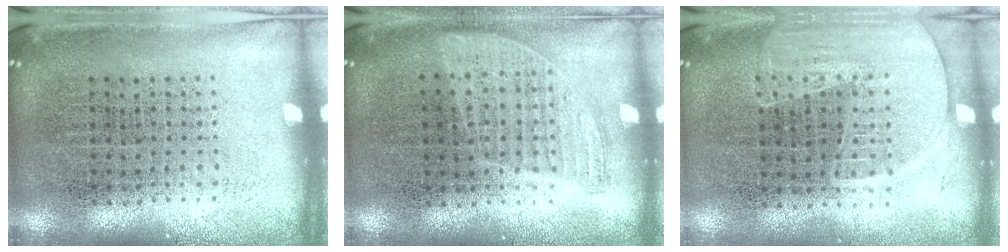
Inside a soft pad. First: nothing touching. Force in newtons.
{"total": 0.8, "press": 0.8, "slide": 0.3}
{"total": 1.6, "press": 1.4, "slide": 0.8}